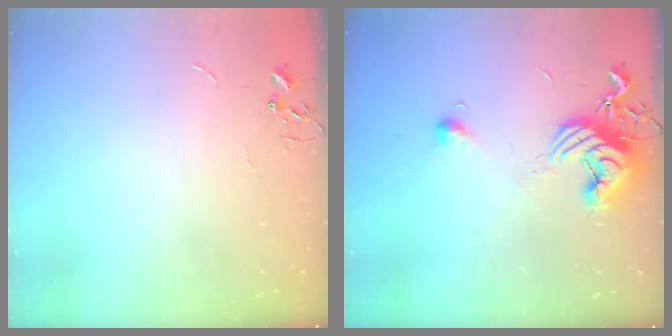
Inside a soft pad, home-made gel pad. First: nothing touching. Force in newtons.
{"total": 13.4, "press": 13.4, "slide": 1.2}